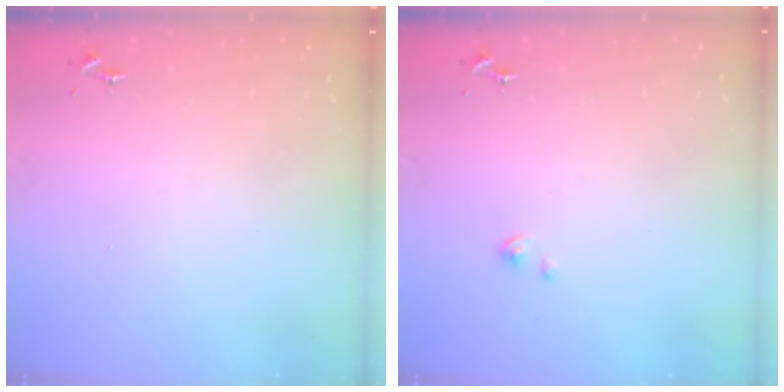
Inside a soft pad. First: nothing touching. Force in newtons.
{"total": 0.8, "press": 0.8, "slide": 0.2}